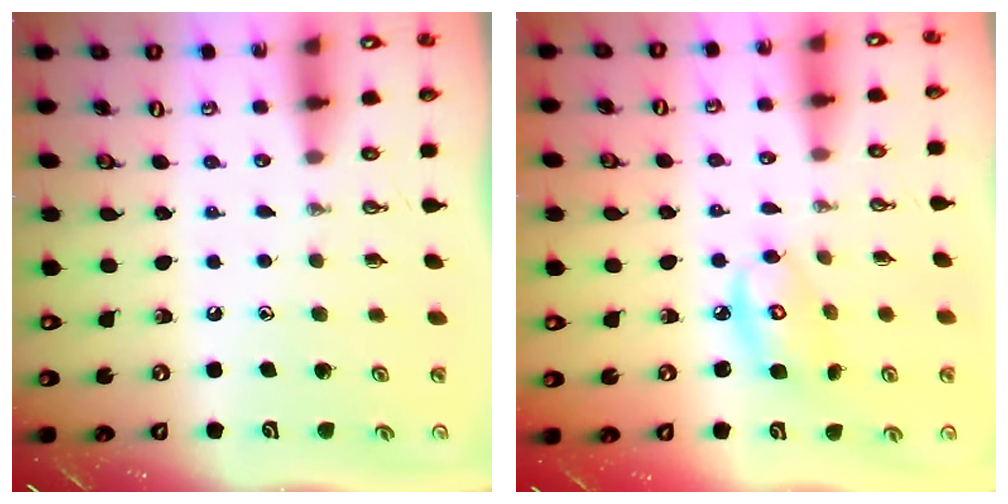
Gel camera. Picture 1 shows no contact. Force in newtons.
{"total": 7.7, "press": 7.7, "slide": 0.2}